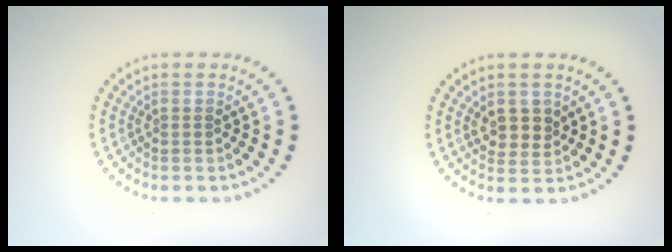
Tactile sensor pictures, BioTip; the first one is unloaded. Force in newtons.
{"total": 2.3, "press": 2.2, "slide": 0.8}